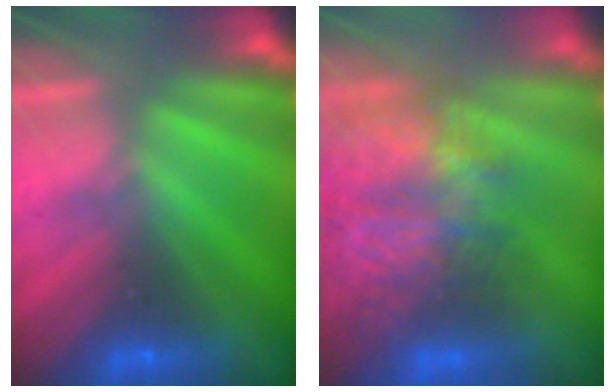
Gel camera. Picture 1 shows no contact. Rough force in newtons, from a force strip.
{"total": 10.8}